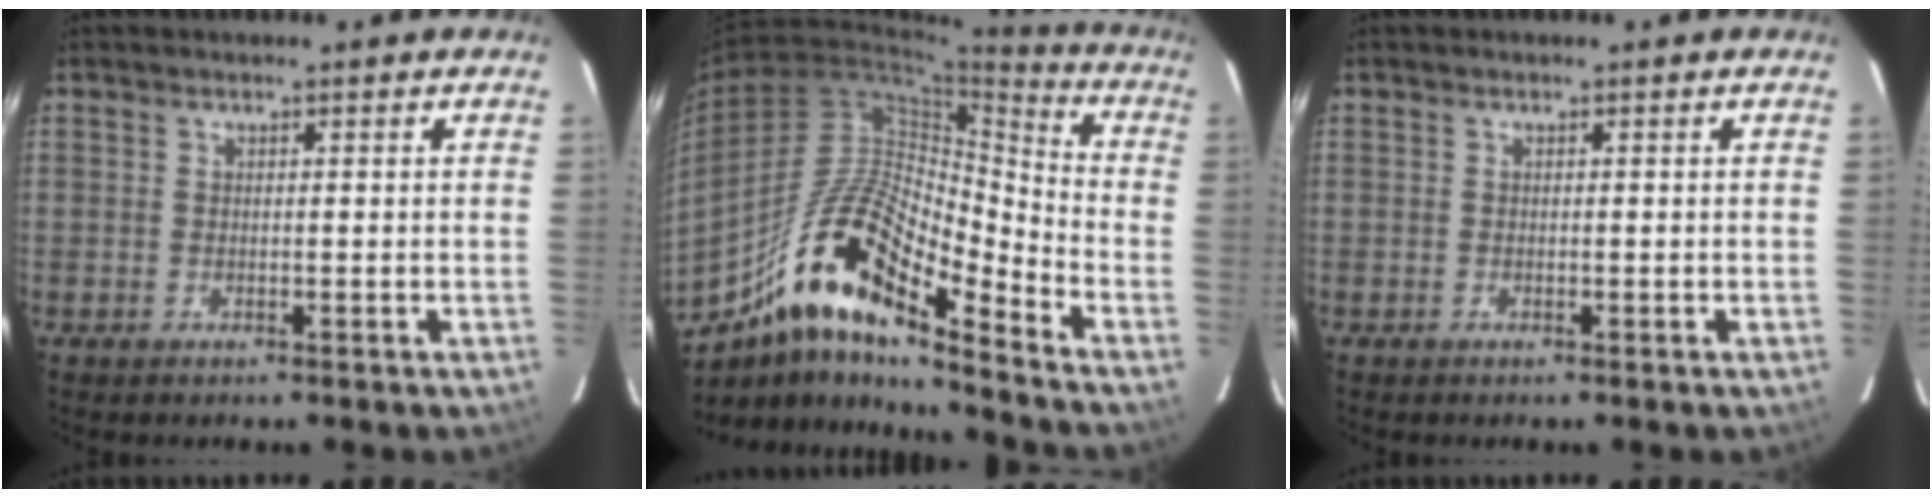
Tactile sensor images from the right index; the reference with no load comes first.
{"total": 18.3, "force": [-11.1, 4.8, 13.7], "torque": [-0.256, 0.028, -0.190]}
{"total": 0.0}